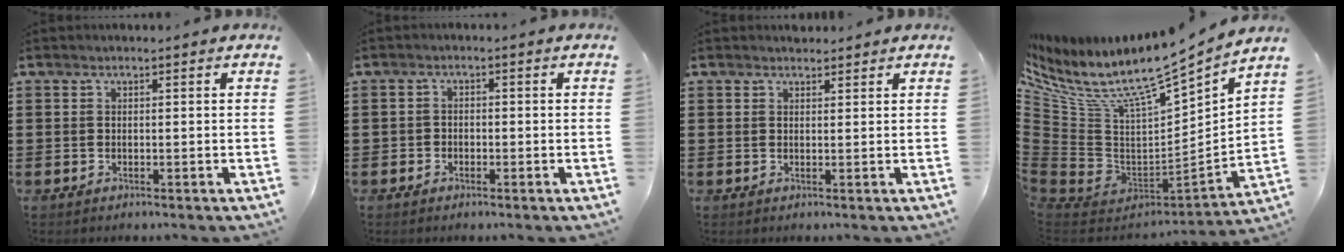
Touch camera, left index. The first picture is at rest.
{"total": 1.2, "force": [-0.8, 0.8, 0.2], "torque": [-0.008, 0.003, -0.019]}
{"total": 1.4, "force": [1.3, 0.4, 0.0], "torque": [-0.003, 0.003, 0.026]}
{"total": 10.4, "force": [7.6, 3.2, 6.4], "torque": [-0.139, -0.063, 0.125]}